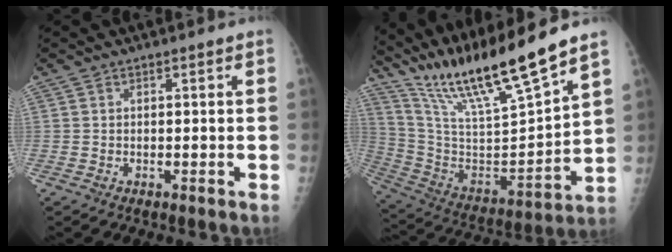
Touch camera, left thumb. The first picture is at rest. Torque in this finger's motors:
{"motor_torque": [0.54, 0.44, 1.39, -1.38, 0.35]}